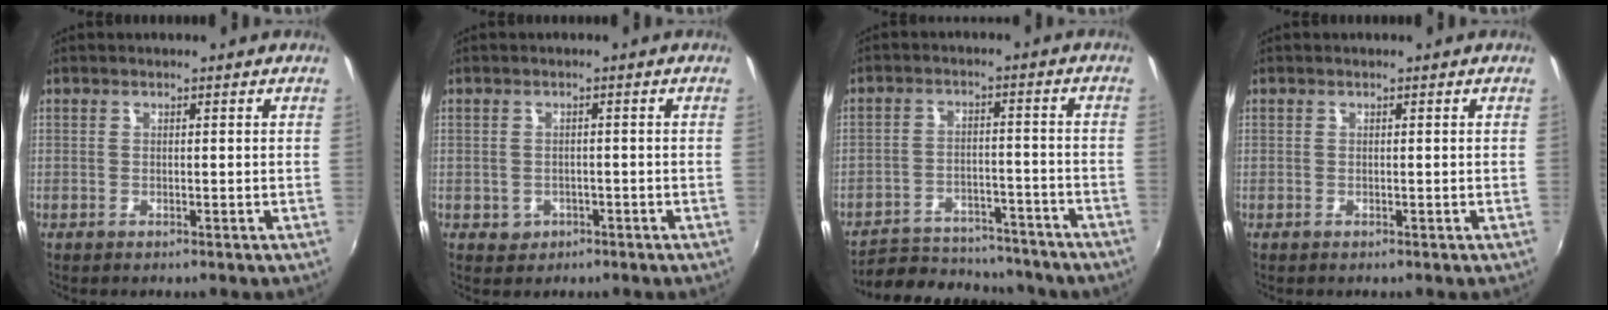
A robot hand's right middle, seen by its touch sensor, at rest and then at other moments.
{"total": 2.9, "force": [-1.1, 2.6, 0.7], "torque": [-0.021, -0.001, -0.011]}
{"total": 20.8, "force": [-17.9, 7.0, 7.9], "torque": [-0.160, 0.002, -0.236]}
{"total": 0.0}